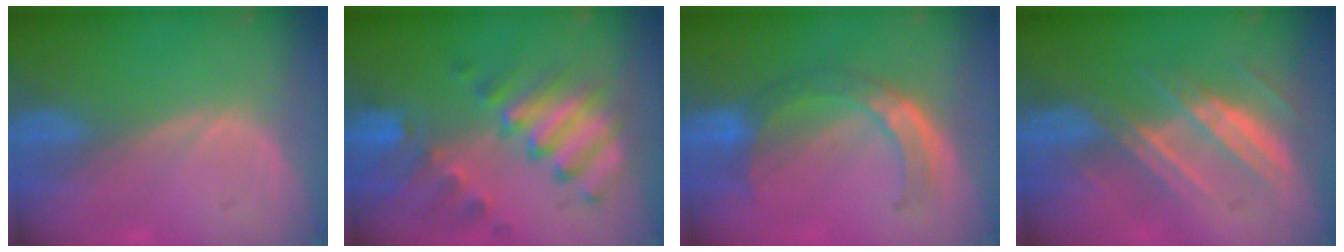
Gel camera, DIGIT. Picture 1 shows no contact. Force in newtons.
{"total": 10.1, "press": 8.8, "slide": 4.8}
{"total": 6.7, "press": 6.2, "slide": 2.5}
{"total": 7.5, "press": 6.7, "slide": 3.3}